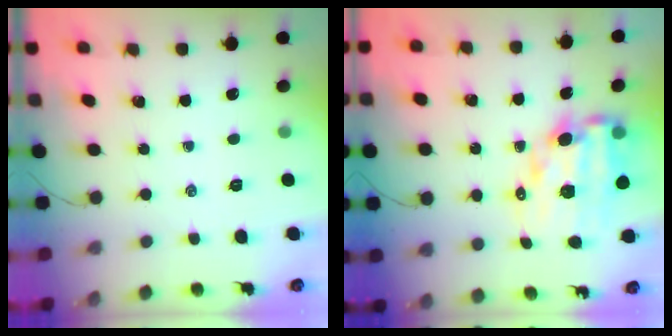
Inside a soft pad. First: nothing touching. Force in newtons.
{"total": 14.0, "press": 13.6, "slide": 3.5}